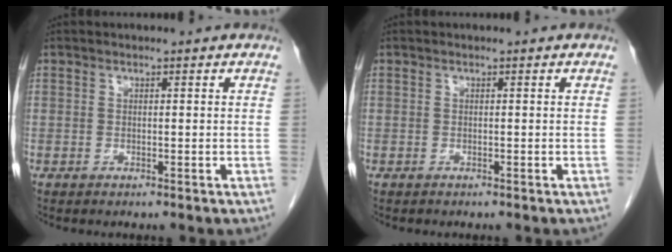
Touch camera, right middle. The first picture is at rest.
{"total": 0.9, "force": [-0.8, 0.5, 0.0], "torque": [-0.015, -0.003, -0.013]}